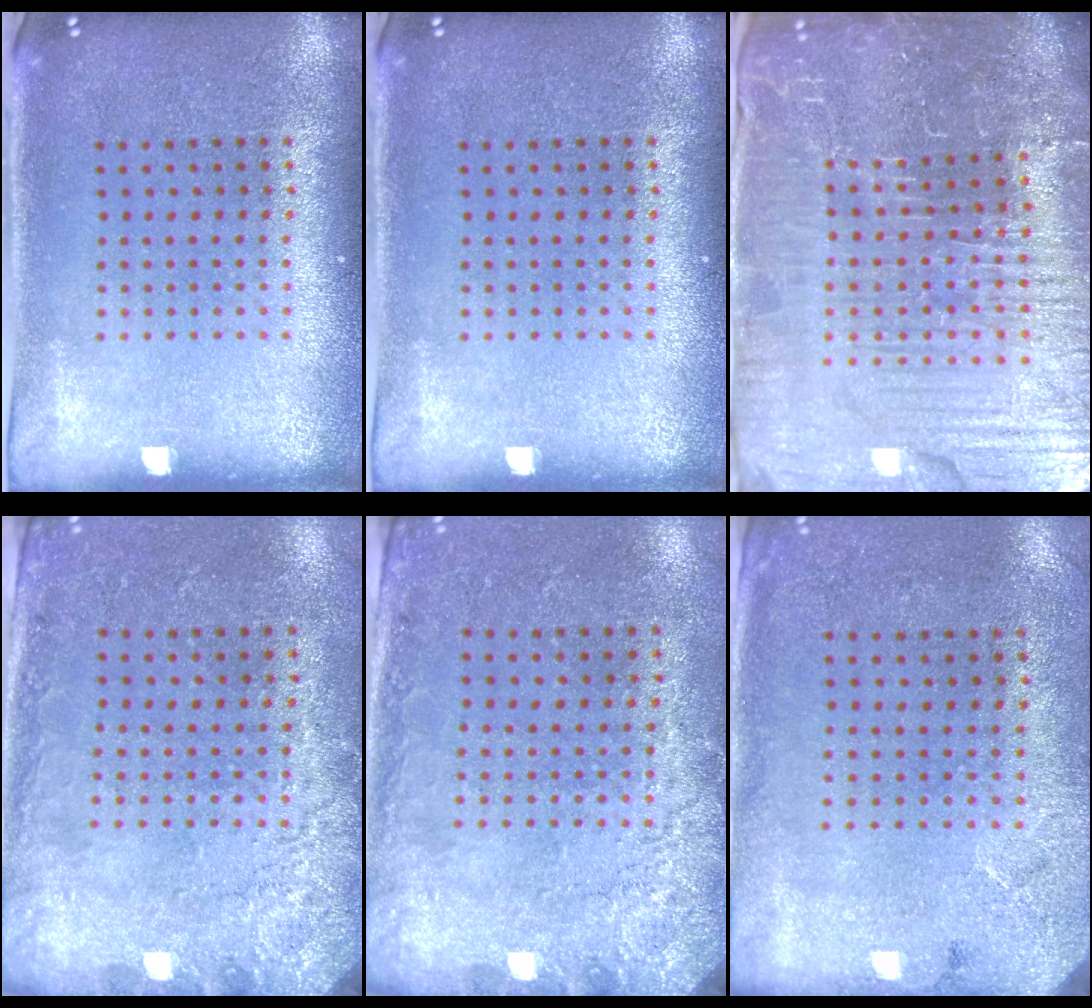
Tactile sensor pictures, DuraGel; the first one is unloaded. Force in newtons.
{"total": 0.0}
{"total": 6.5, "press": 5.9, "slide": 2.9}
{"total": 2.7, "press": 2.1, "slide": 1.6}
{"total": 2.7, "press": 2.0, "slide": 1.8}
{"total": 2.7, "press": 2.2, "slide": 1.6}